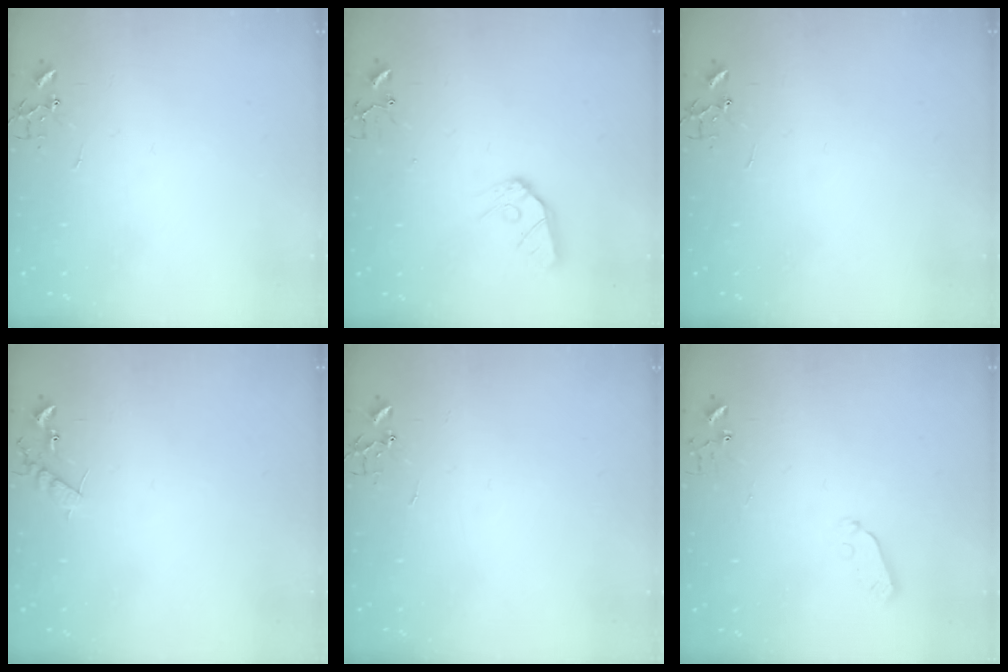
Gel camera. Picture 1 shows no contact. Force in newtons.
{"total": 9.7, "press": 9.7, "slide": 0.9}
{"total": 0.0}
{"total": 7.6, "press": 7.6, "slide": 0.4}
{"total": 0.0}
{"total": 5.0, "press": 5.0, "slide": 0.4}